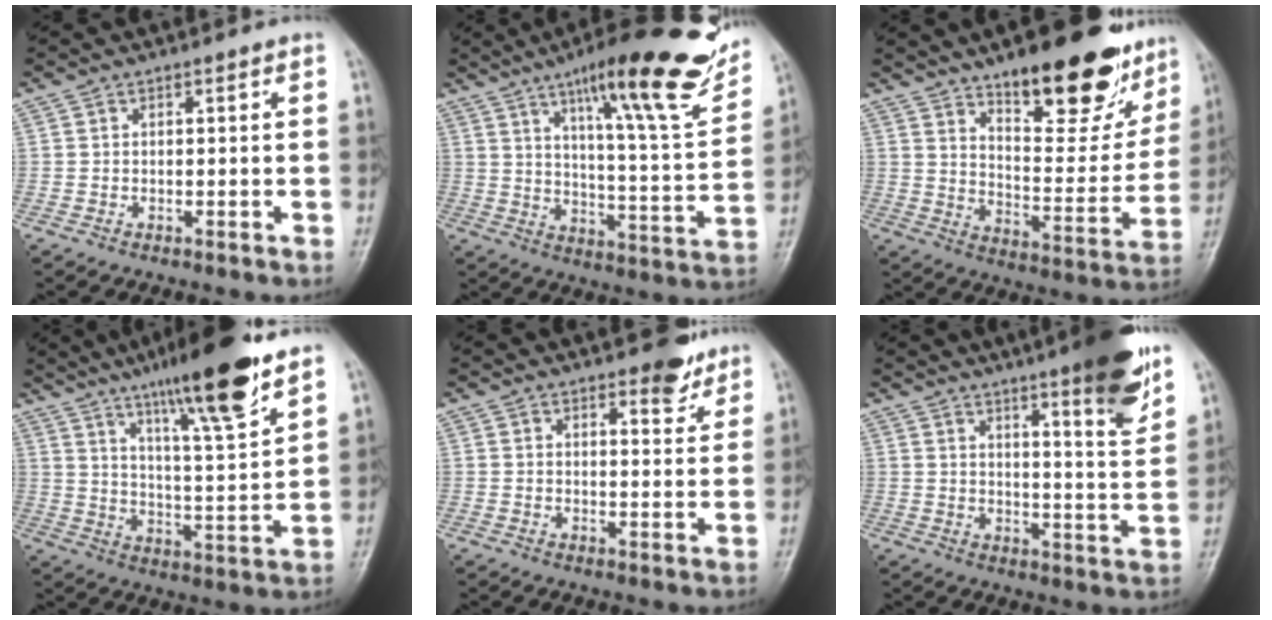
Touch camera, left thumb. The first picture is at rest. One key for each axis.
{"total": 23.1, "fx": 14.4, "fy": 4.1, "fz": 17.7, "tx": -0.224, "ty": -0.056, "tz": 0.213}
{"total": 23.0, "fx": 15.2, "fy": 8.5, "fz": 15.1, "tx": -0.156, "ty": -0.077, "tz": 0.224}
{"total": 17.7, "fx": 11.9, "fy": 2.2, "fz": 13.0, "tx": -0.193, "ty": -0.060, "tz": 0.192}
{"total": 5.1, "fx": 3.8, "fy": 2.0, "fz": 2.7, "tx": -0.013, "ty": -0.026, "tz": 0.052}
{"total": 13.6, "fx": 8.6, "fy": 1.7, "fz": 10.4, "tx": -0.126, "ty": -0.051, "tz": 0.121}